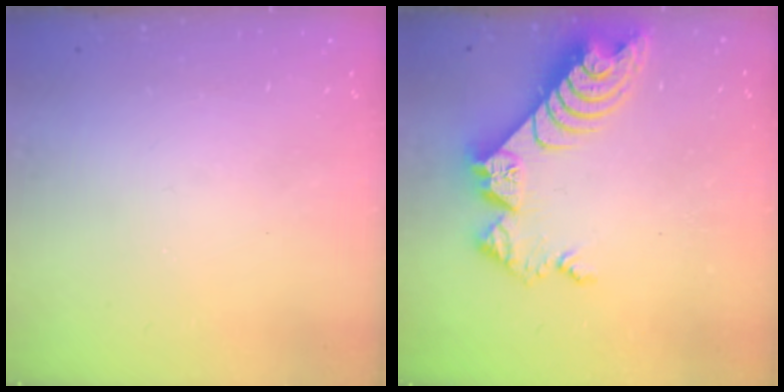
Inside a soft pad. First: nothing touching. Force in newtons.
{"total": 9.9, "press": 9.9, "slide": 0.8}